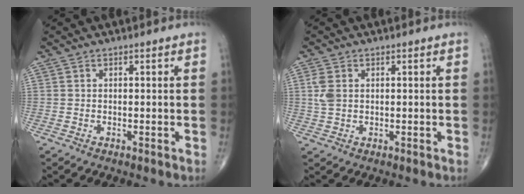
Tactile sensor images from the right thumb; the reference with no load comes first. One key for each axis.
{"total": 3.3, "fx": 0.7, "fy": 2.2, "fz": 2.4, "tx": -0.059, "ty": 0.003, "tz": 0.017}